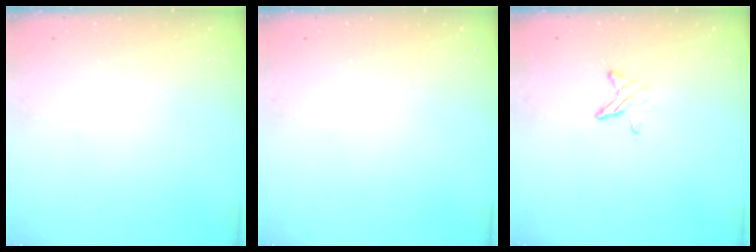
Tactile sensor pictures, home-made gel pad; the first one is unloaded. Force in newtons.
{"total": 0.0}
{"total": 4.3, "press": 4.3, "slide": 0.5}